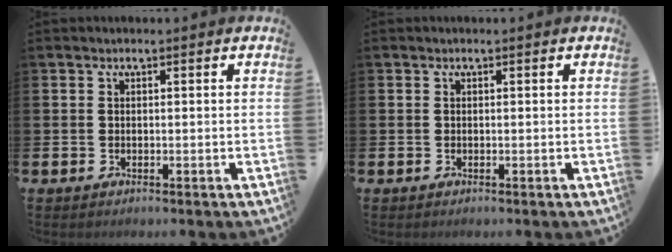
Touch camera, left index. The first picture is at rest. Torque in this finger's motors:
{"motor_torque": [-0.02, 0.01, 0.00, 0.00]}